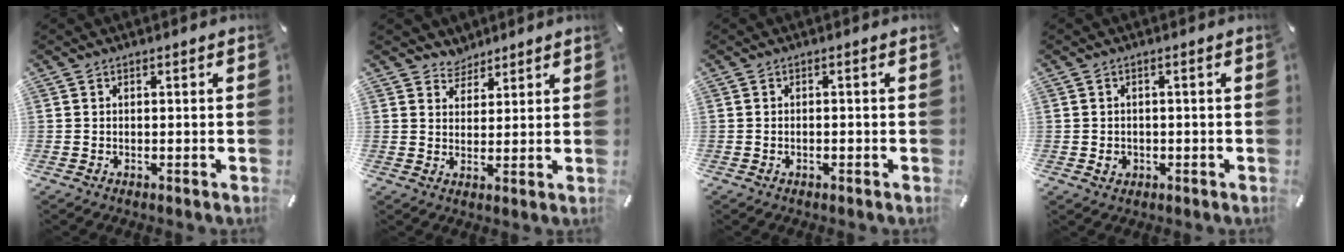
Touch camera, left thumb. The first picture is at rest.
{"total": 4.1, "force": [3.4, 2.3, -0.6], "torque": [0.004, -0.020, 0.063]}
{"total": 1.0, "force": [-0.5, 0.3, 0.8], "torque": [-0.015, -0.001, -0.008]}
{"total": 1.6, "force": [-0.4, 1.5, 0.5], "torque": [-0.012, 0.004, -0.008]}